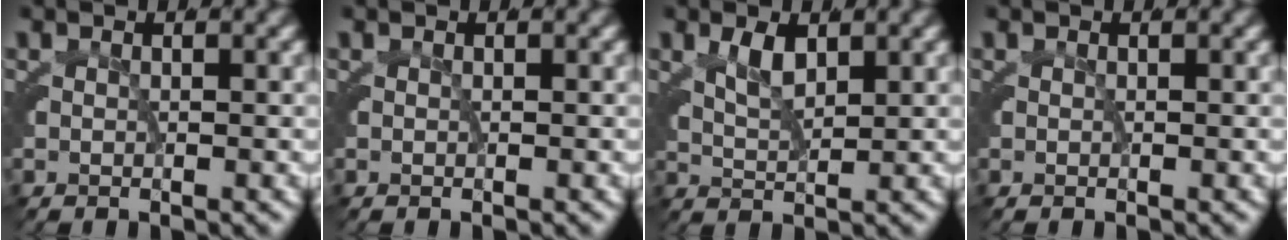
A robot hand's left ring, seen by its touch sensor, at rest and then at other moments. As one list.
[{"total": 0.0}, {"total": 1.5, "force": [0.5, 0.5, 1.3], "torque": [-0.024, -0.006, 0.014]}, {"total": 0.0}]